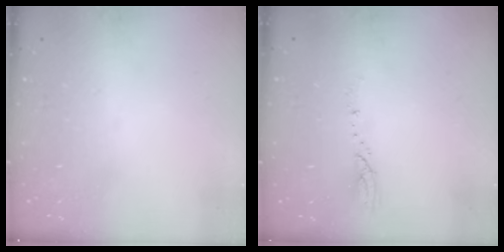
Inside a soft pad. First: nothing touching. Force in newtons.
{"total": 3.4, "press": 3.4, "slide": 0.3}